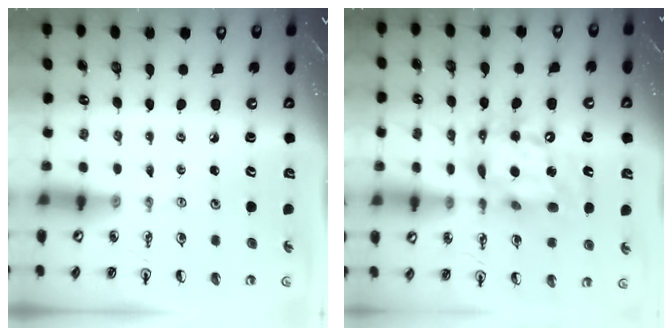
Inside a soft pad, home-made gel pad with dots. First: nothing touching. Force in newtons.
{"total": 14.1, "press": 14.0, "slide": 1.7}